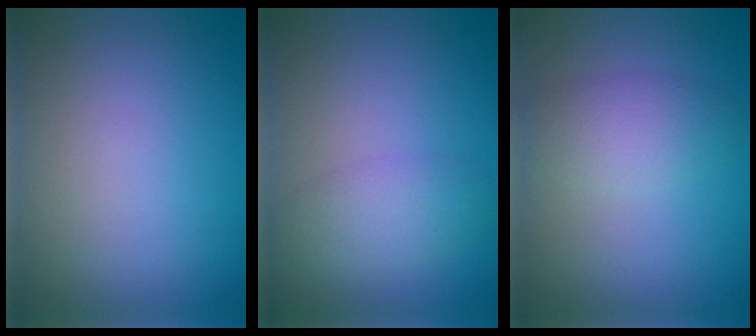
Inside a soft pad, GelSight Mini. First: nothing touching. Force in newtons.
{"total": 2.8, "press": 2.8, "slide": 0.1}
{"total": 3.1, "press": 3.1, "slide": 0.1}